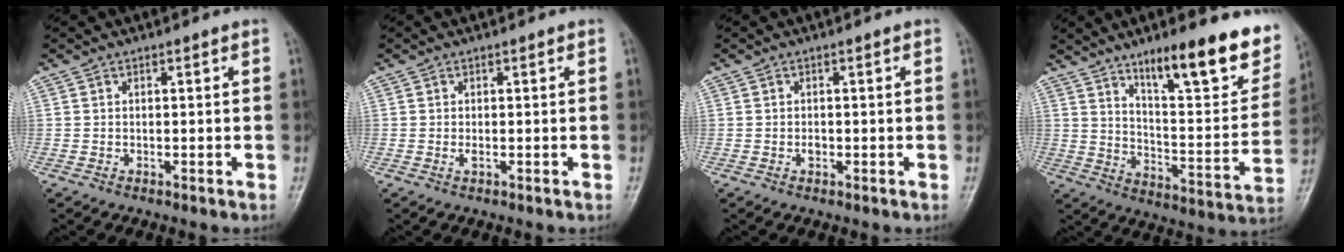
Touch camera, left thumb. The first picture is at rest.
{"total": 1.1, "force": [-0.1, 0.3, 1.0], "torque": [-0.017, 0.004, 0.002]}
{"total": 1.1, "force": [-0.3, 0.7, 0.8], "torque": [-0.008, 0.004, -0.004]}
{"total": 21.7, "force": [13.5, 5.8, 16.0], "torque": [-0.186, -0.067, 0.209]}